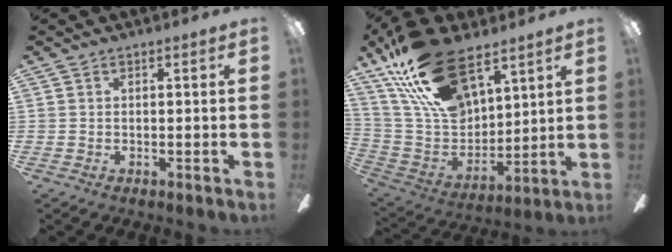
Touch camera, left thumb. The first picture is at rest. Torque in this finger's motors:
{"motor_torque": [0.74, 0.73, 1.38, -1.39, 0.45]}